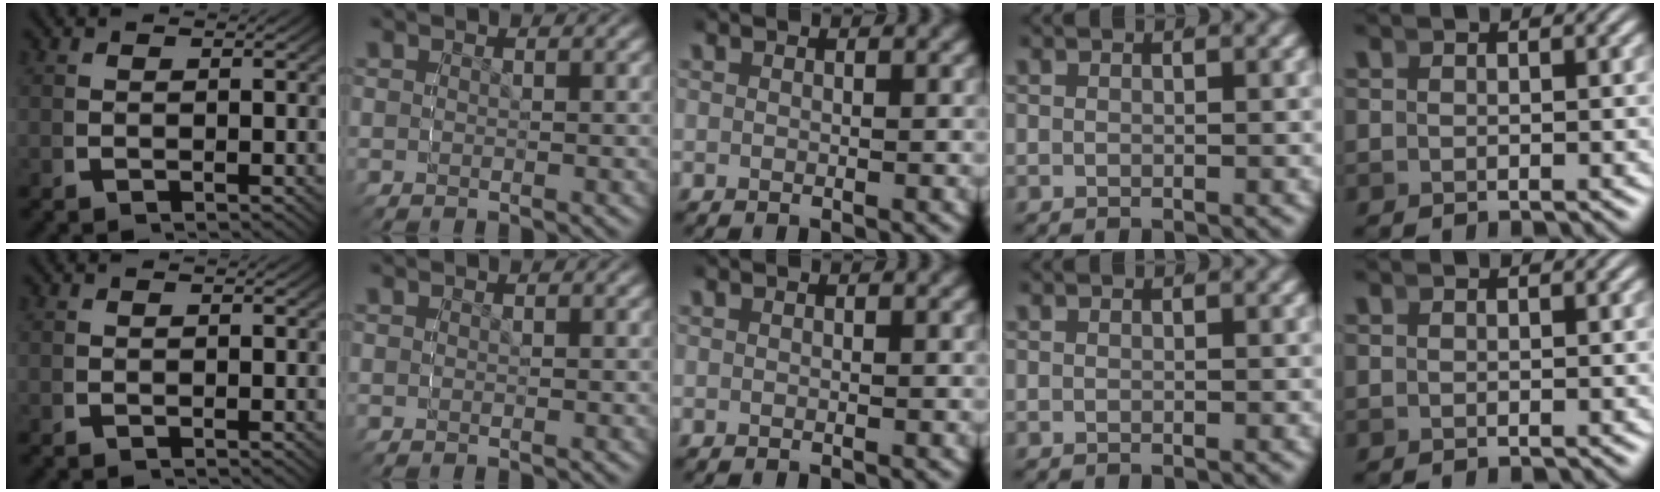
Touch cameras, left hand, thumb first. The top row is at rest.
{}